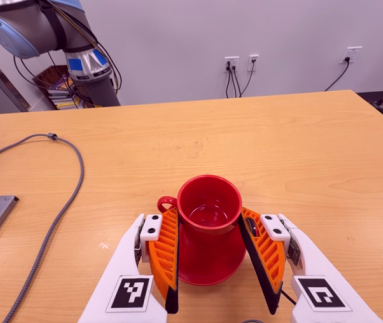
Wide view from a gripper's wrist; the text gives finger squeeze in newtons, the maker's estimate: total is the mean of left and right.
{"total": 2.7, "left": 2.1, "right": 3.2}